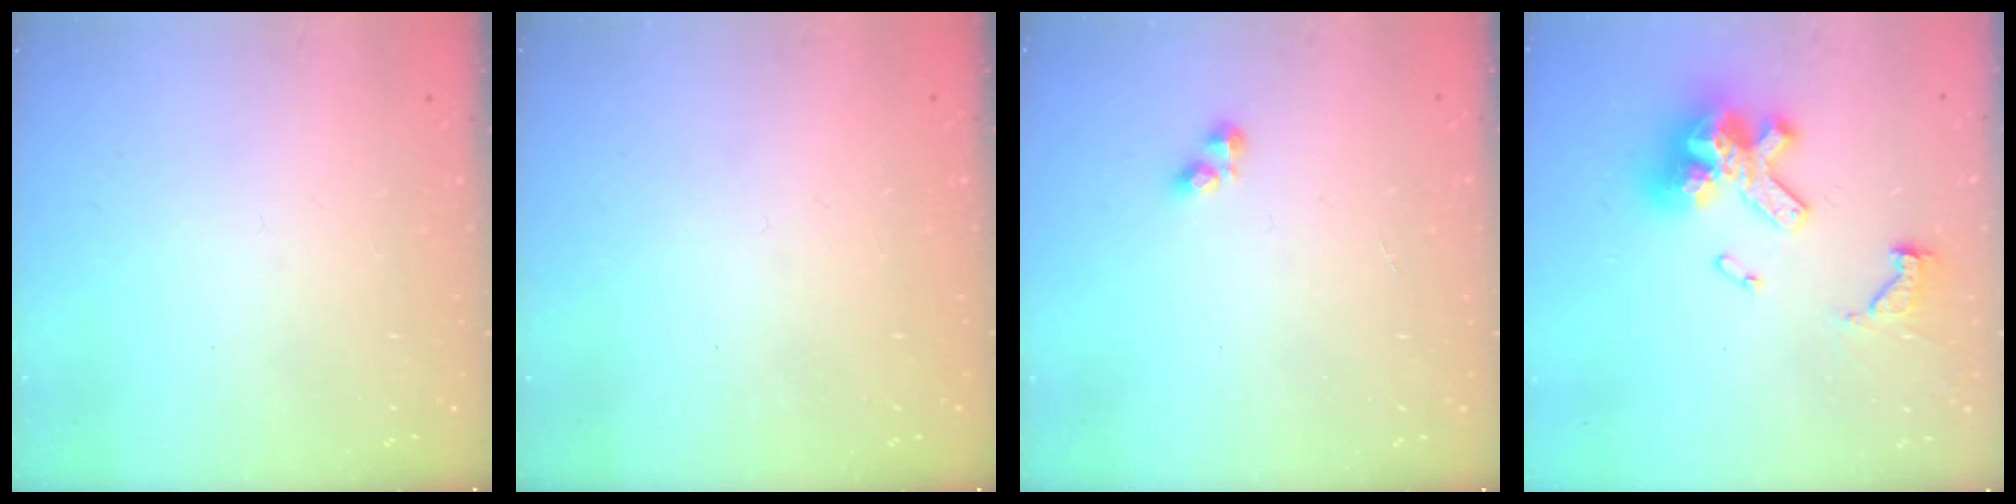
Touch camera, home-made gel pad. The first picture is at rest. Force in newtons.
{"total": 0.7, "press": 0.6, "slide": 0.3}
{"total": 1.8, "press": 1.7, "slide": 0.3}
{"total": 17.2, "press": 17.2, "slide": 1.6}